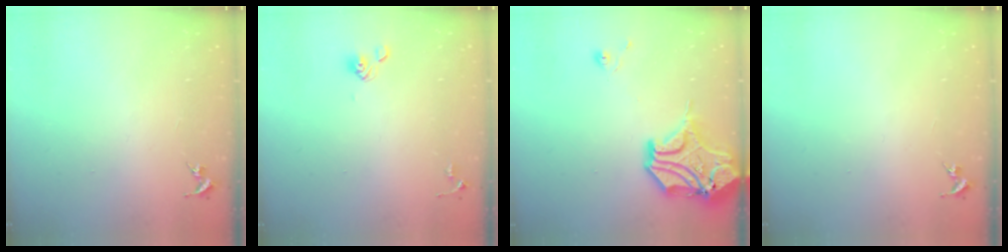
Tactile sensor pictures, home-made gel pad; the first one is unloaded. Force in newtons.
{"total": 5.7, "press": 5.3, "slide": 2.1}
{"total": 16.5, "press": 16.3, "slide": 2.5}
{"total": 0.0}